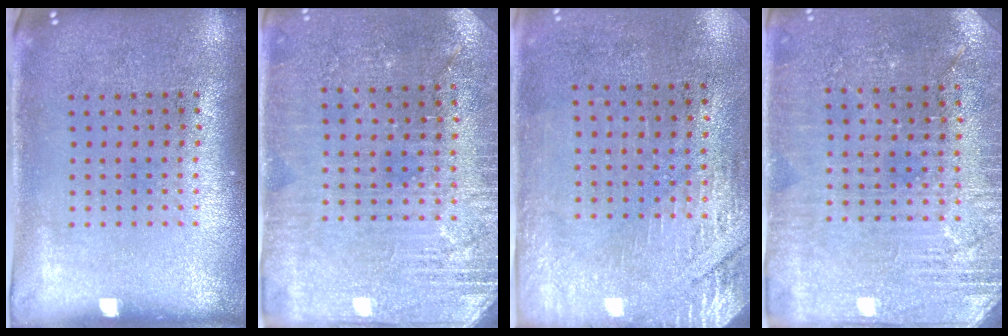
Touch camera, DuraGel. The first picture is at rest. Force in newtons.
{"total": 2.9, "press": 2.8, "slide": 0.4}
{"total": 2.9, "press": 2.5, "slide": 1.5}
{"total": 2.8, "press": 2.8, "slide": 0.4}